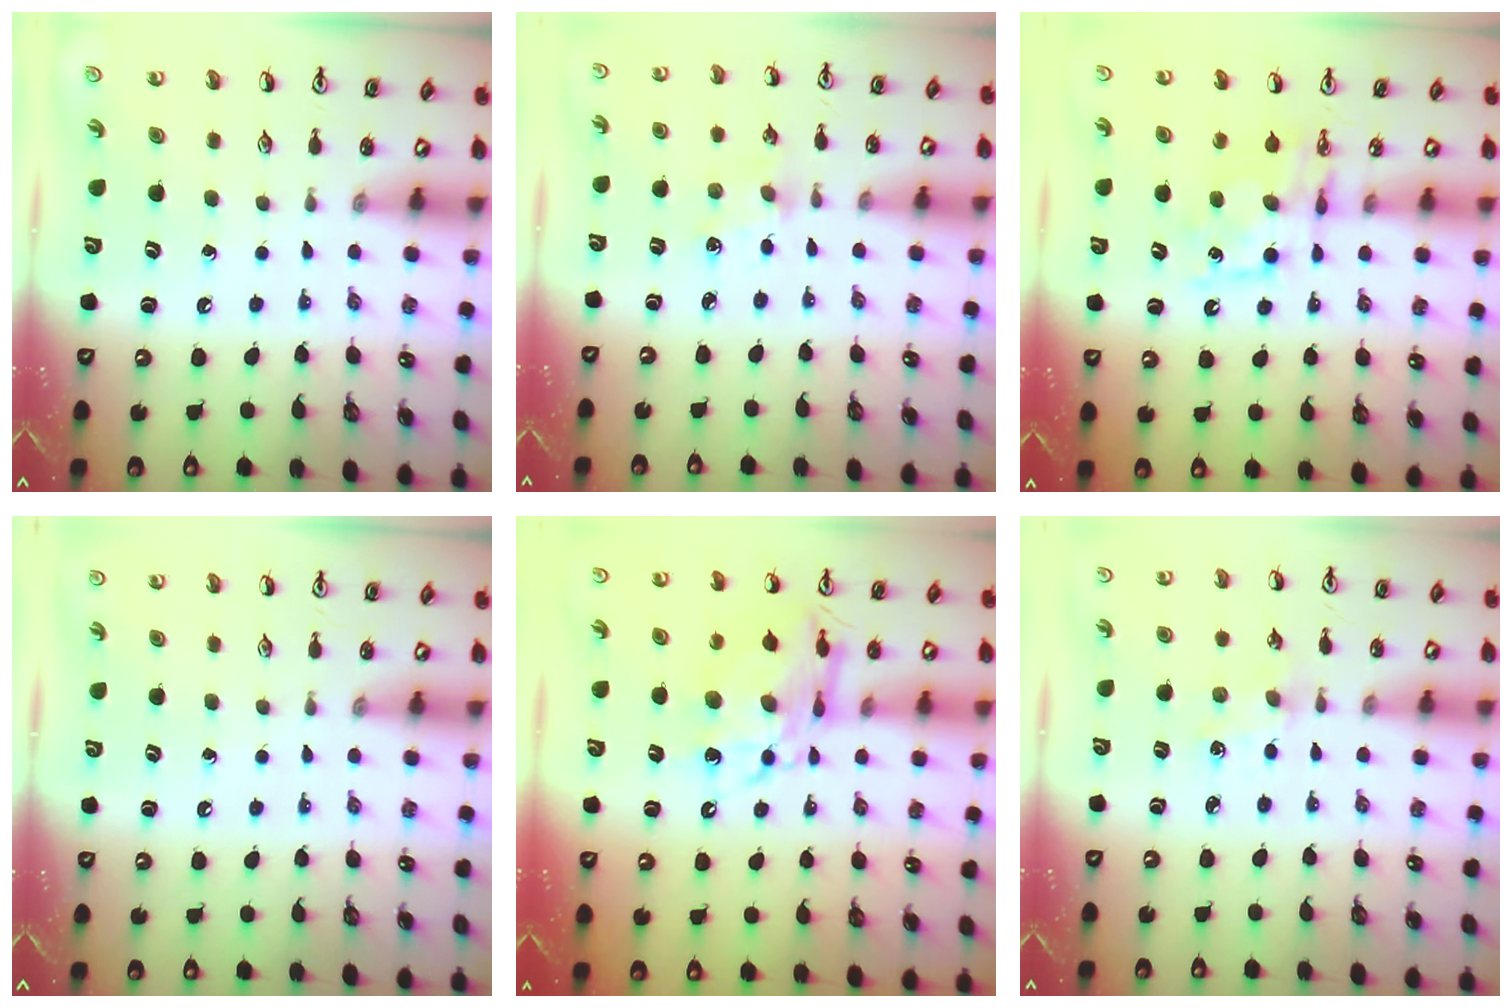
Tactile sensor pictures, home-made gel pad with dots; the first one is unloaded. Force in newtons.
{"total": 3.3, "press": 3.3, "slide": 0.4}
{"total": 7.7, "press": 7.7, "slide": 0.4}
{"total": 0.0}
{"total": 12.3, "press": 12.2, "slide": 1.1}
{"total": 2.4, "press": 2.4, "slide": 0.3}